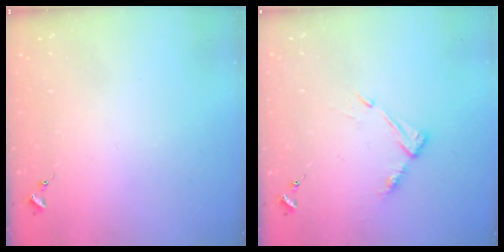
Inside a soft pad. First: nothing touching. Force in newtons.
{"total": 6.8, "press": 6.8, "slide": 0.5}